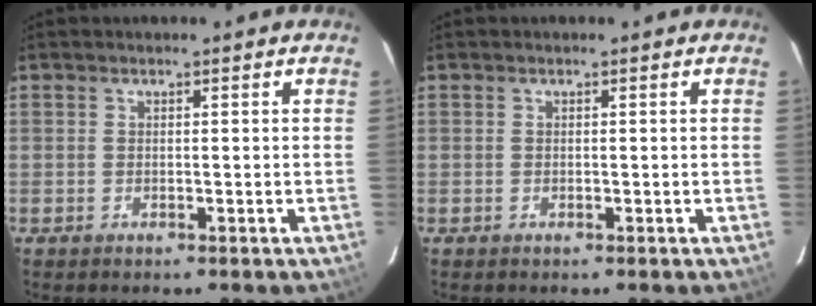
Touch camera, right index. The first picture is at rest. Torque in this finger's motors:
{"motor_torque": [0.00, 0.03, 0.00, 0.00]}